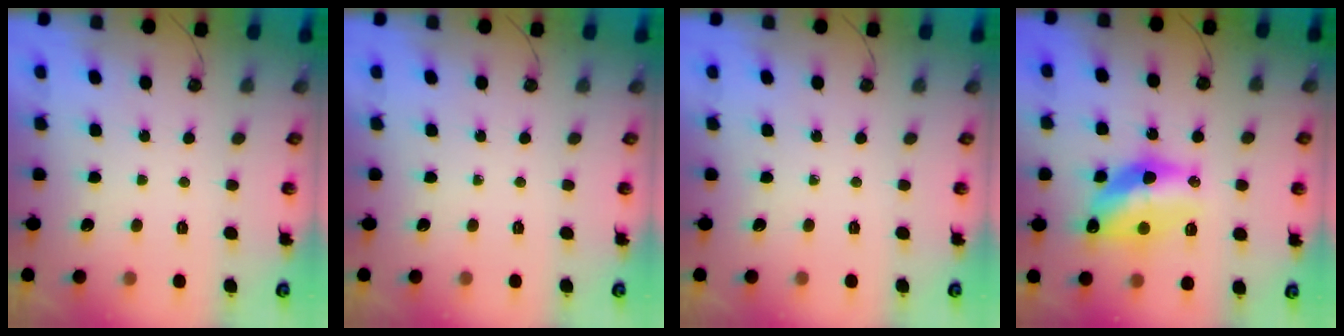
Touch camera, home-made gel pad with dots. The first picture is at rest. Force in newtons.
{"total": 0.0}
{"total": 0.0}
{"total": 14.6, "press": 14.5, "slide": 1.4}